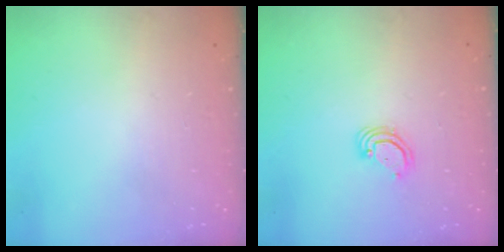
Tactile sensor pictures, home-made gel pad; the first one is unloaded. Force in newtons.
{"total": 3.2, "press": 3.2, "slide": 0.2}